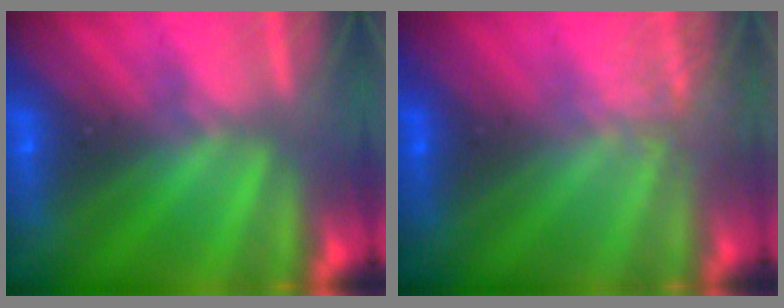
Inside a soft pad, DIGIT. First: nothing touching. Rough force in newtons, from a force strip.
{"total": 2.2}